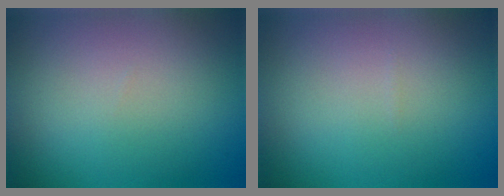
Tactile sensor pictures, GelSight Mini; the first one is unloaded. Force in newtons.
{"total": 0.0}